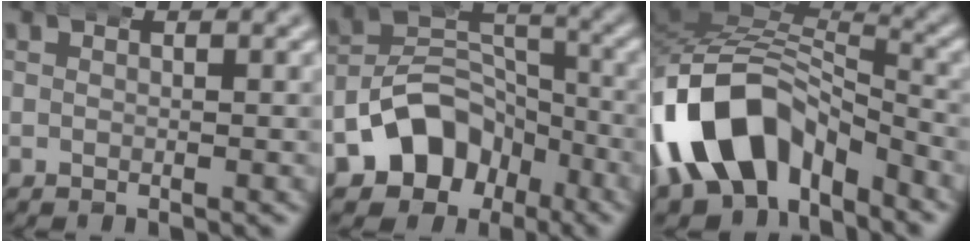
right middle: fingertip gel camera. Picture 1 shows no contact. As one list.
[{"total": 9.4, "force": [-4.1, 7.6, 3.8], "torque": [-0.067, -0.013, -0.069]}, {"total": 12.6, "force": [-2.1, 9.1, 8.4], "torque": [-0.203, -0.040, -0.019]}]